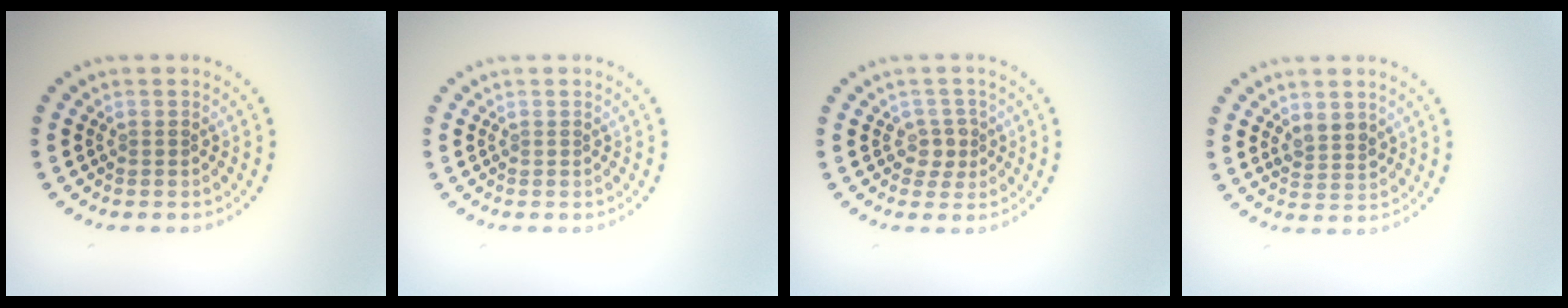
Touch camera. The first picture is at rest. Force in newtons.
{"total": 0.0}
{"total": 1.9, "press": 1.6, "slide": 1.0}
{"total": 1.8, "press": 1.7, "slide": 0.6}